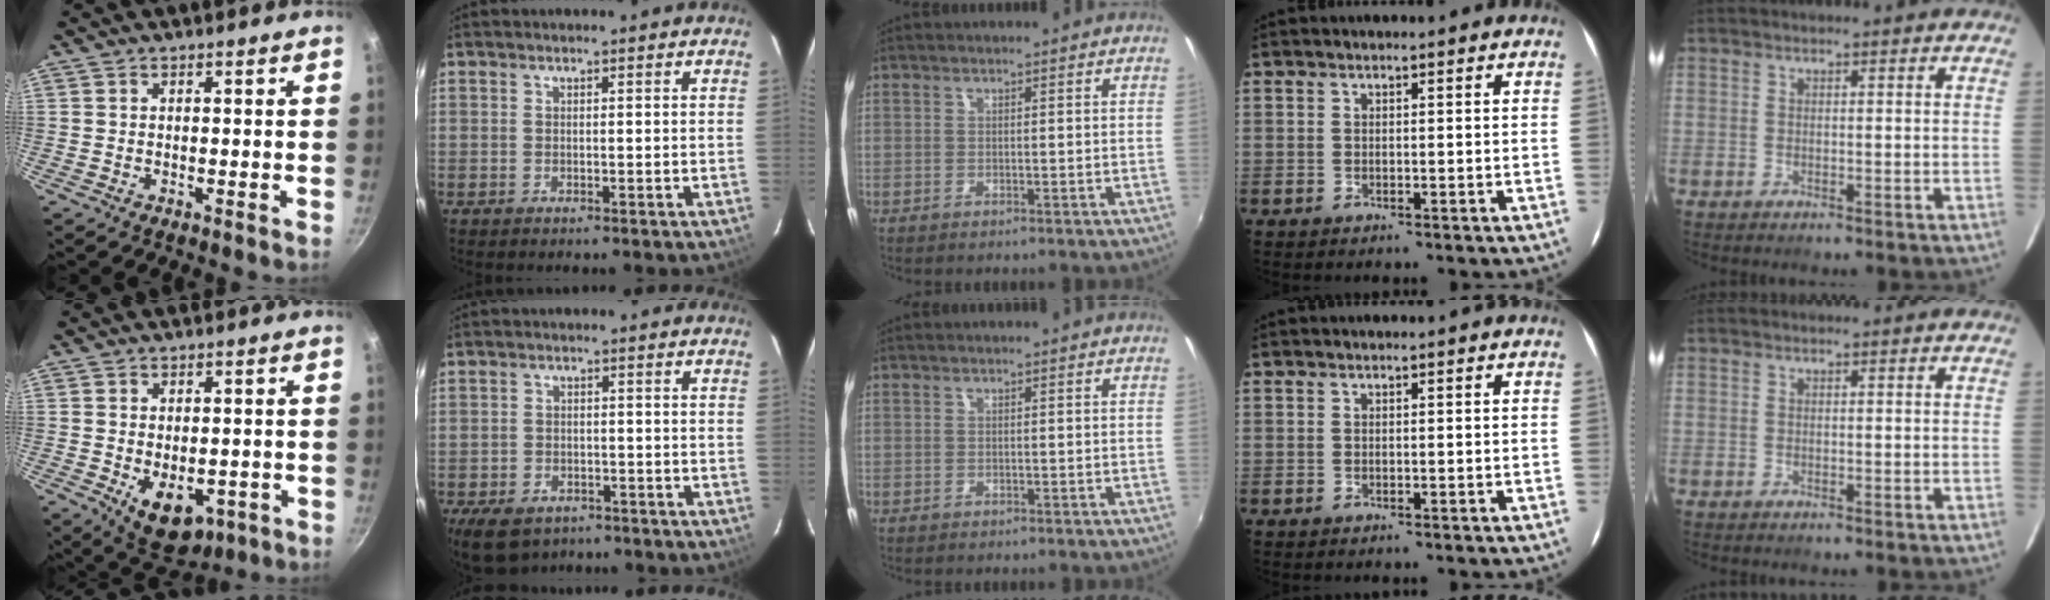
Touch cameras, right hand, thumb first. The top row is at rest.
{"thumb": {"total": 9.7, "force": [-2.7, 6.1, 7.0], "torque": [-0.073, -0.001, -0.021]}, "index": {"total": 9.9, "force": [-6.4, 6.1, 4.5], "torque": [-0.105, -0.004, -0.095]}}